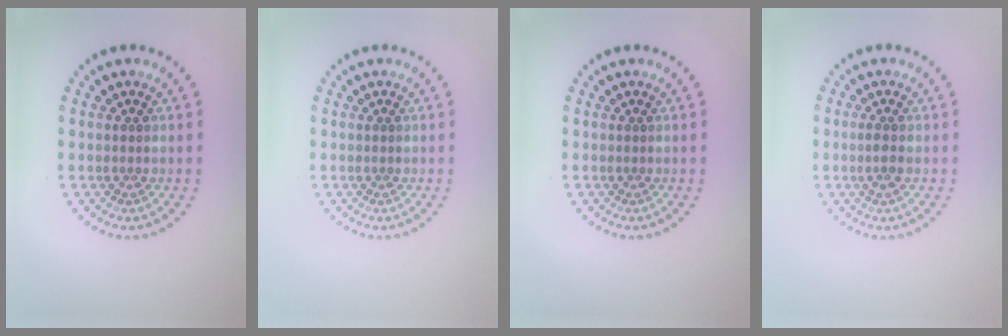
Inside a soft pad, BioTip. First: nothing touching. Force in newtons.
{"total": 0.0}
{"total": 0.0}
{"total": 1.4, "press": 1.3, "slide": 0.5}